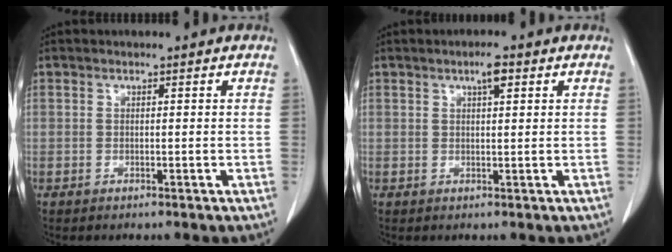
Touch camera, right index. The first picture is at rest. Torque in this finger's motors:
{"motor_torque": [0.26, 0.12, 0.04, 0.03]}